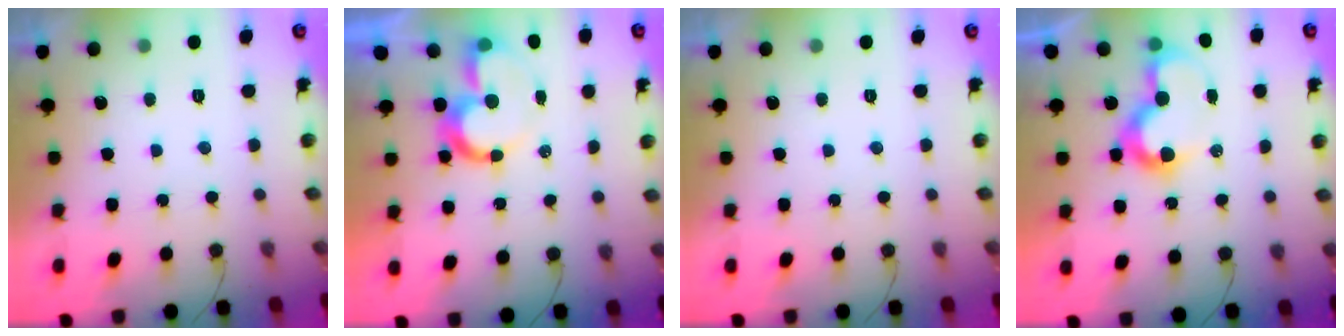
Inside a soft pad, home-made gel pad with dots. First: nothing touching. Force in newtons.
{"total": 9.3, "press": 9.3, "slide": 0.9}
{"total": 0.0}
{"total": 10.0, "press": 10.0, "slide": 0.3}